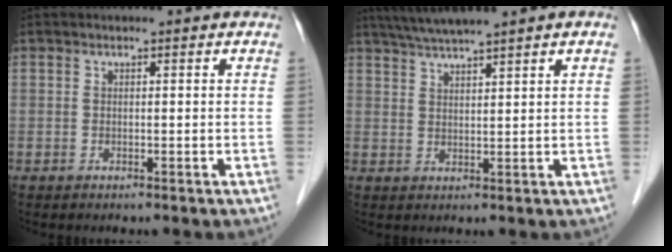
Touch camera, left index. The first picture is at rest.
{"total": 6.2, "force": [5.0, -0.9, 3.5], "torque": [-0.066, 0.023, 0.090]}